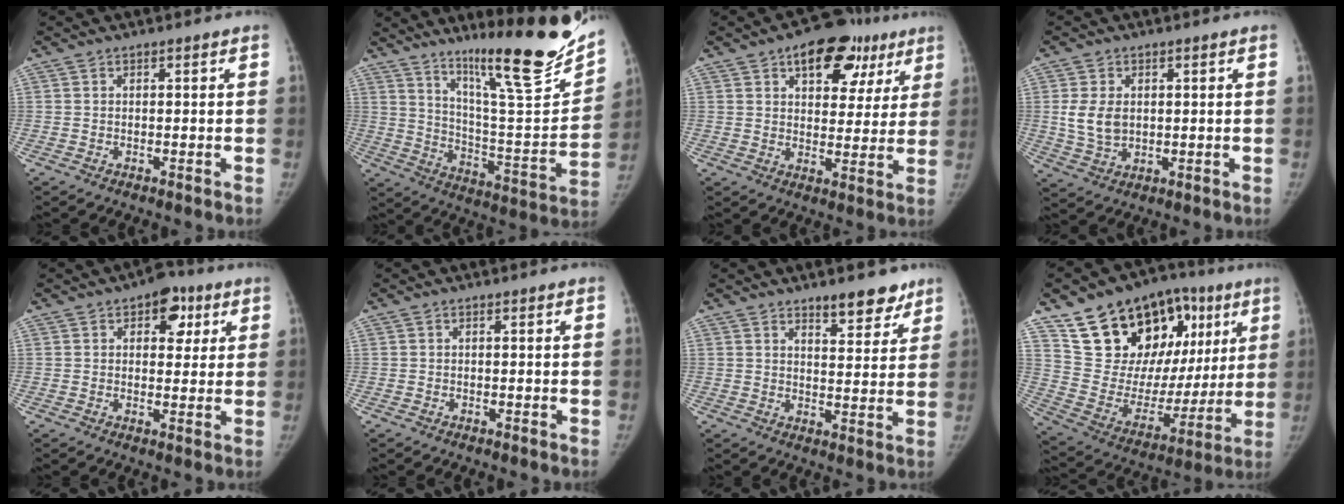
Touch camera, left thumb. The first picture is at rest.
{"total": 23.3, "force": [17.8, 2.2, 14.9], "torque": [-0.195, -0.120, 0.286]}
{"total": 15.6, "force": [8.4, 9.2, 9.5], "torque": [-0.068, -0.010, 0.113]}
{"total": 6.7, "force": [0.8, 4.8, 4.6], "torque": [-0.076, -0.004, 0.027]}
{"total": 7.5, "force": [3.4, 4.7, 4.8], "torque": [-0.020, -0.005, 0.037]}
{"total": 0.0}
{"total": 7.8, "force": [5.8, 3.1, 4.2], "torque": [-0.025, -0.037, 0.083]}
{"total": 27.2, "force": [12.6, 17.1, 17.0], "torque": [-0.208, 0.005, 0.221]}